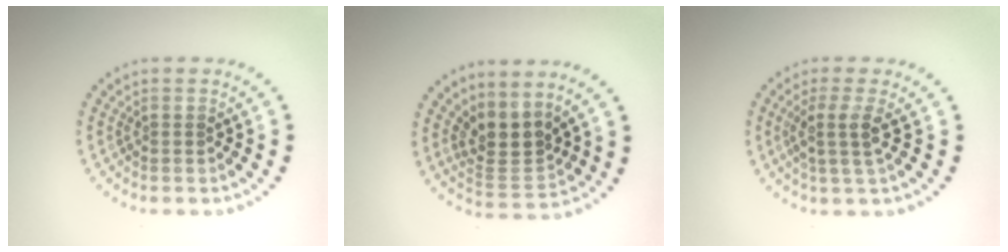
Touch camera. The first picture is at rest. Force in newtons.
{"total": 3.2, "press": 2.4, "slide": 2.1}
{"total": 2.4, "press": 1.8, "slide": 1.5}